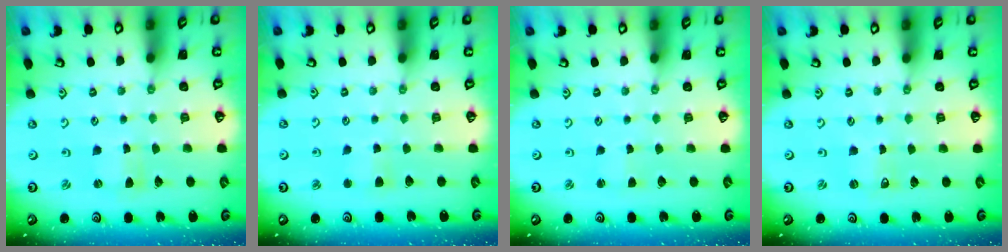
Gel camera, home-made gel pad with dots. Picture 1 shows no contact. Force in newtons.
{"total": 2.8, "press": 2.8, "slide": 0.5}
{"total": 1.3, "press": 1.3, "slide": 0.2}
{"total": 0.6, "press": 0.6, "slide": 0.1}